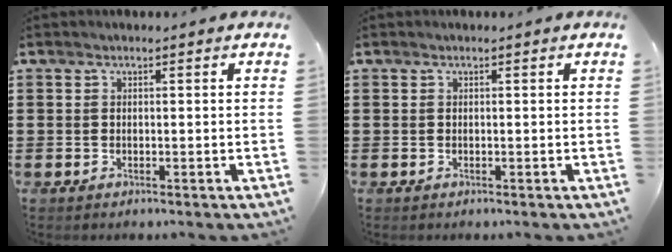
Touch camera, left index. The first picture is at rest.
{"total": 0.0}